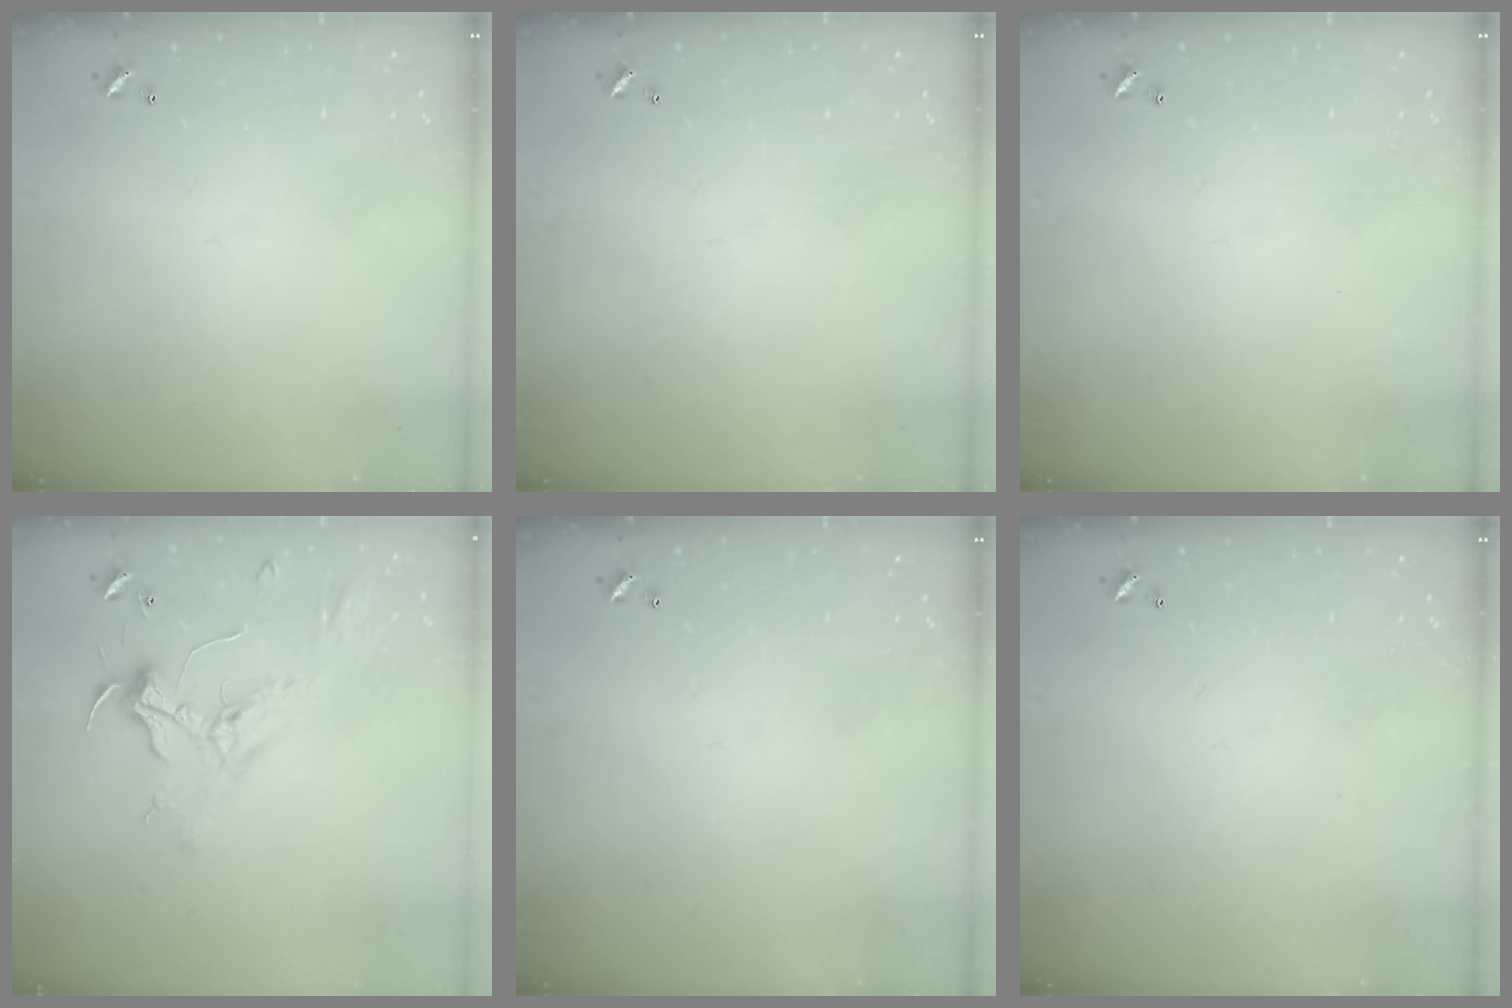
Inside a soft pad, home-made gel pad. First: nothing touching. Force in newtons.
{"total": 0.0}
{"total": 0.0}
{"total": 2.4, "press": 2.3, "slide": 0.8}
{"total": 0.0}
{"total": 0.0}